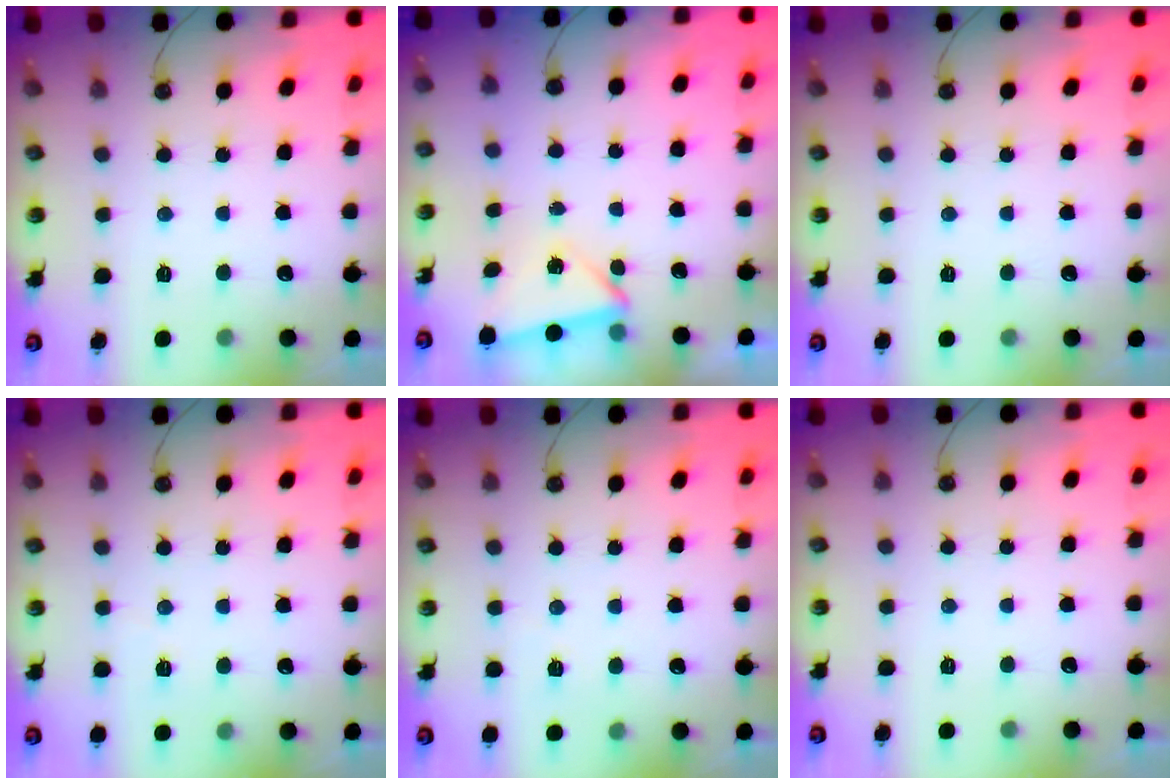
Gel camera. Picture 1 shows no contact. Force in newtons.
{"total": 2.7, "press": 0.8, "slide": 2.6}
{"total": 0.0}
{"total": 2.5, "press": 2.3, "slide": 0.9}
{"total": 2.0, "press": 1.7, "slide": 0.9}
{"total": 0.0}